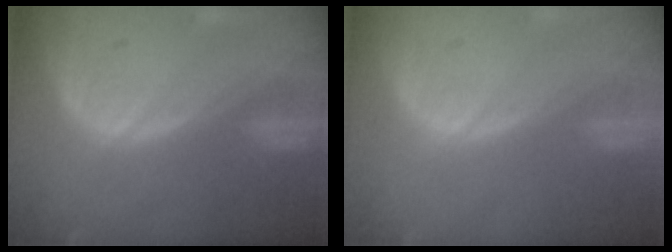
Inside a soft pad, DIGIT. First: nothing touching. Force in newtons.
{"total": 0.0}